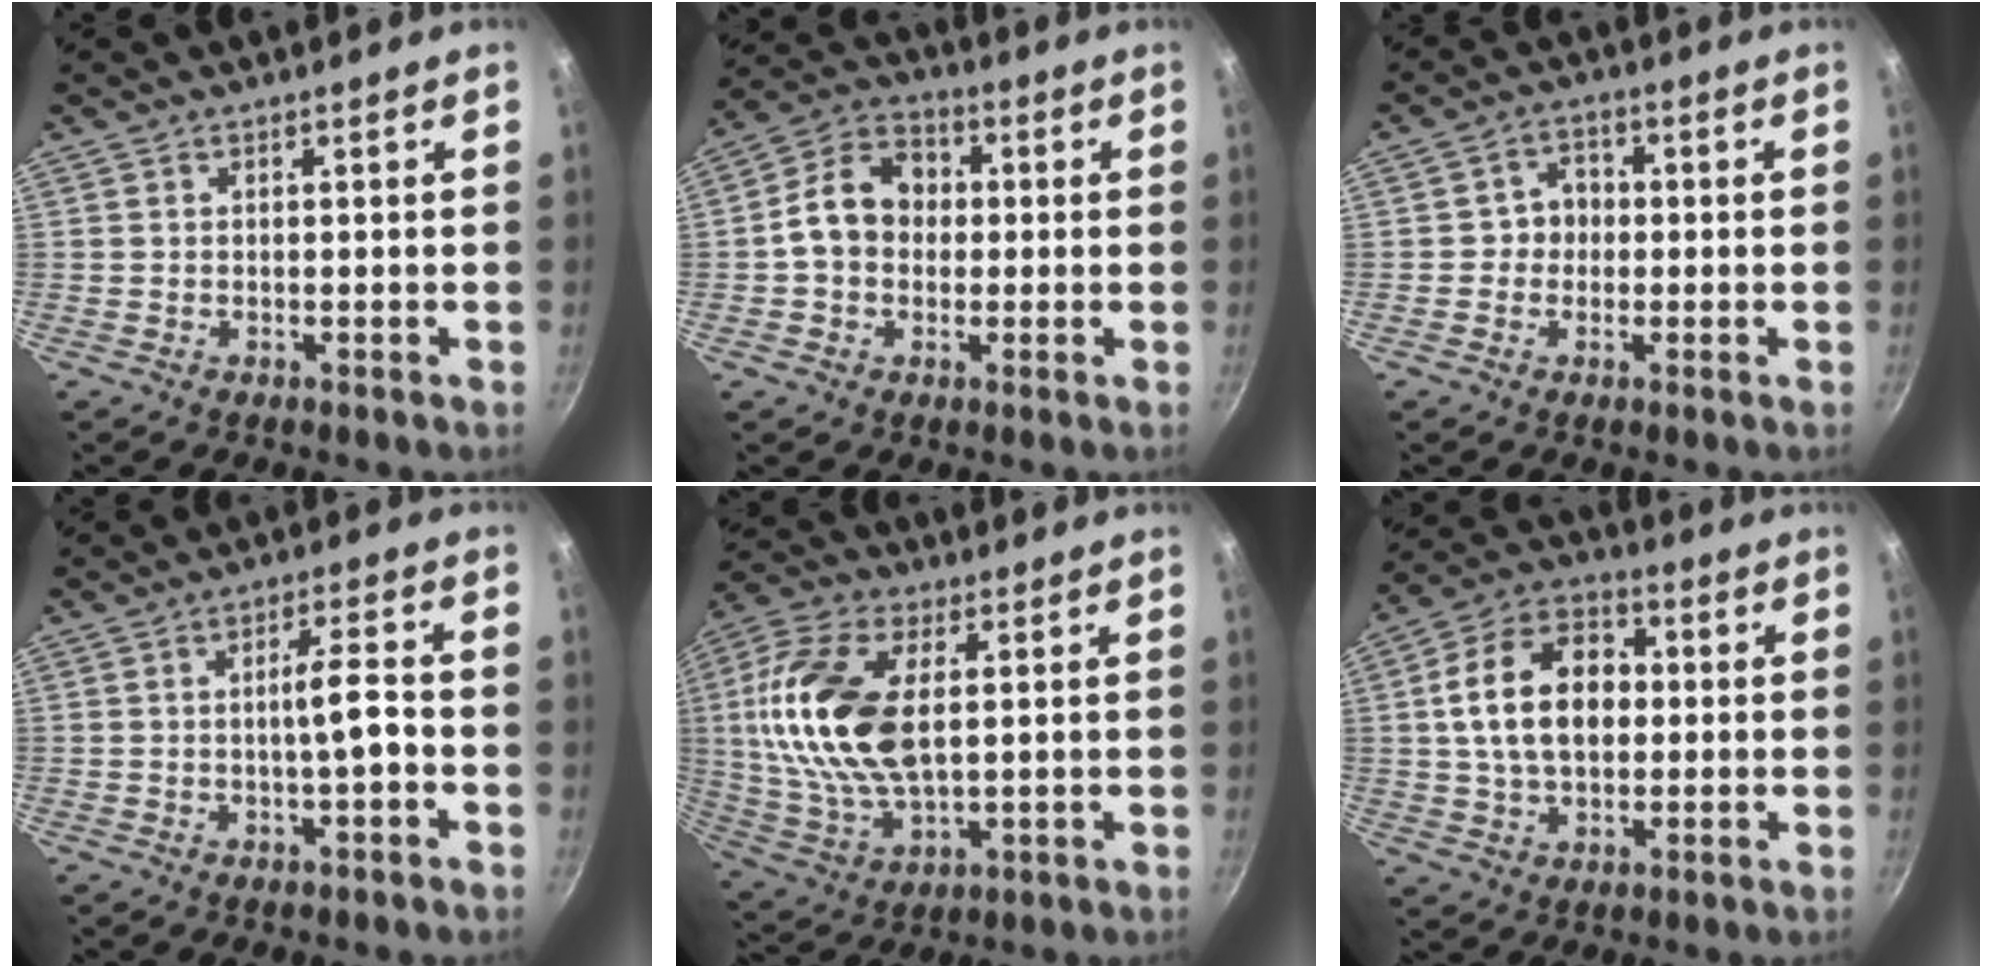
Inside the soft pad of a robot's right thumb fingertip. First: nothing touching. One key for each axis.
{"total": 10.6, "fx": 0.2, "fy": 8.4, "fz": 6.5, "tx": -0.082, "ty": 0.026, "tz": -0.016}
{"total": 4.4, "fx": -0.4, "fy": 4.0, "fz": 1.8, "tx": 0.006, "ty": 0.011, "tz": -0.014}
{"total": 4.6, "fx": -0.9, "fy": 0.2, "fz": 4.5, "tx": -0.079, "ty": 0.012, "tz": -0.014}
{"total": 19.3, "fx": 3.0, "fy": 10.4, "fz": 16.0, "tx": -0.312, "ty": 0.001, "tz": 0.056}
{"total": 15.5, "fx": 1.3, "fy": 10.5, "fz": 11.4, "tx": -0.164, "ty": 0.023, "tz": 0.009}